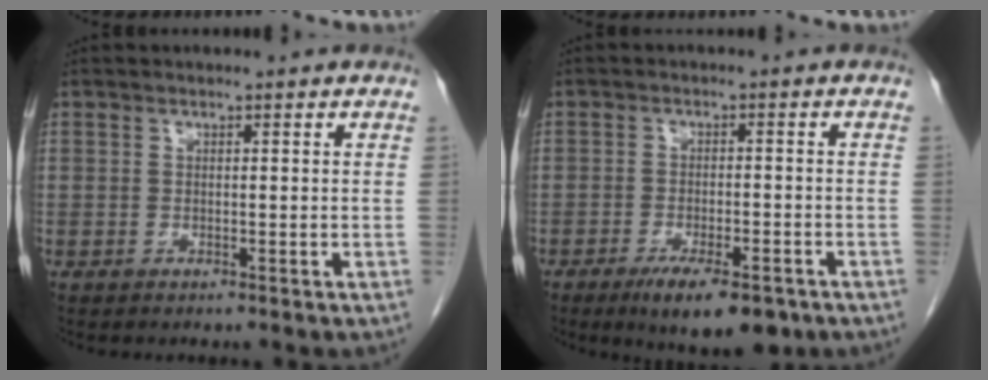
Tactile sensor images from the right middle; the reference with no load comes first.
{"total": 9.2, "force": [-6.1, 2.6, 6.4], "torque": [-0.093, -0.012, -0.091]}